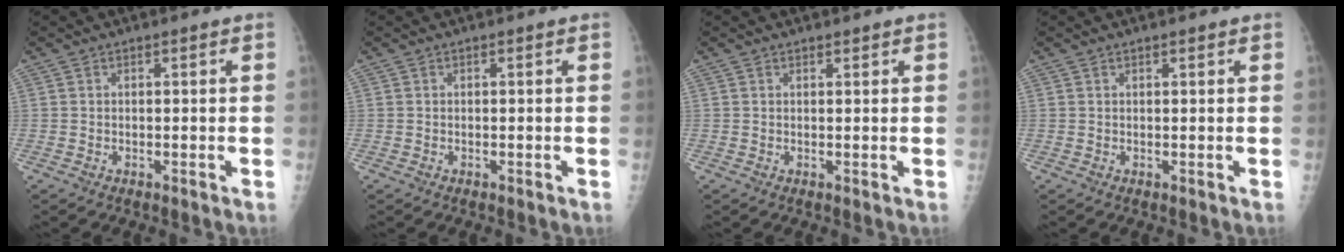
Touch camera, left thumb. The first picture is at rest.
{"total": 0.0}
{"total": 0.7, "force": [0.6, 0.2, 0.1], "torque": [-0.002, -0.005, 0.010]}
{"total": 0.6, "force": [0.5, 0.1, 0.3], "torque": [-0.005, -0.001, 0.008]}